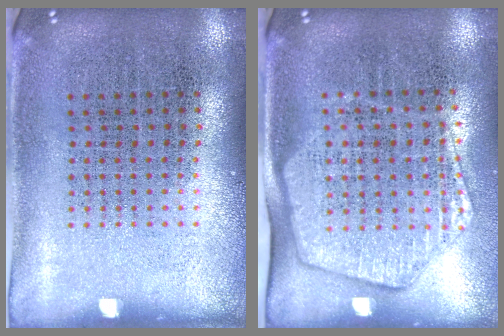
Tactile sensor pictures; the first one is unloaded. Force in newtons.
{"total": 1.8, "press": 1.5, "slide": 0.9}